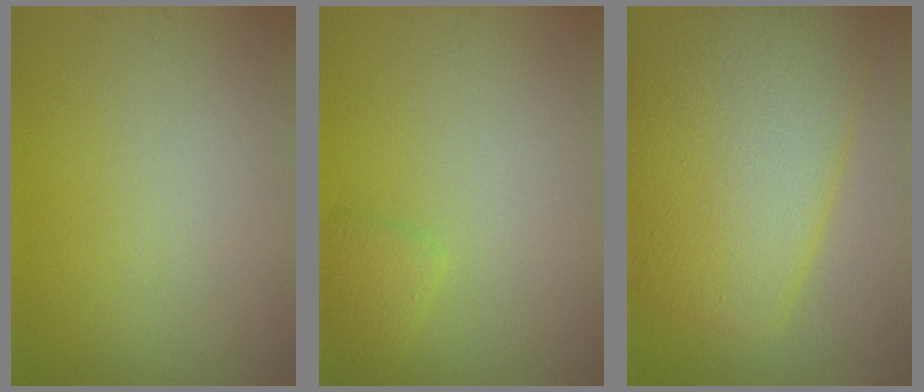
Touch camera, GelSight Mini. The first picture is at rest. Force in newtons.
{"total": 1.4, "press": 1.4, "slide": 0.1}
{"total": 10.2, "press": 10.2, "slide": 0.4}